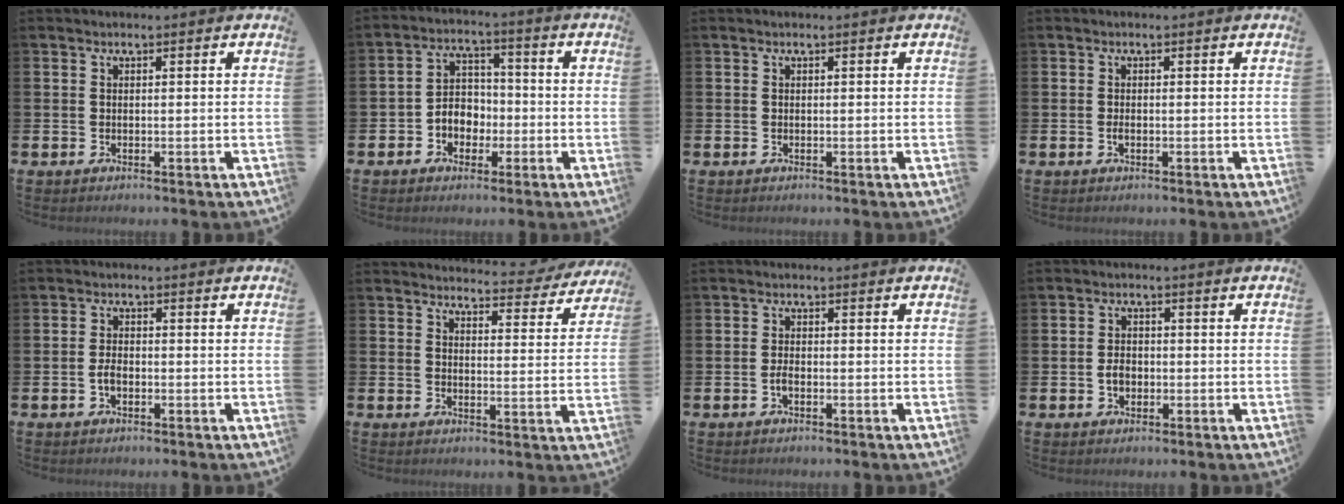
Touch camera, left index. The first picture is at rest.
{"total": 4.3, "force": [-1.5, 3.6, 1.8], "torque": [-0.043, 0.007, -0.036]}
{"total": 0.0}
{"total": 0.8, "force": [-0.2, 0.4, 0.7], "torque": [-0.013, 0.001, -0.004]}
{"total": 2.3, "force": [-0.6, 1.3, 1.8], "torque": [-0.034, 0.004, -0.012]}
{"total": 3.8, "force": [3.7, 0.7, 0.4], "torque": [-0.008, -0.029, 0.060]}
{"total": 1.7, "force": [-0.6, 0.8, 1.4], "torque": [-0.027, 0.002, -0.013]}
{"total": 2.4, "force": [-0.5, 1.8, 1.5], "torque": [-0.020, 0.002, -0.013]}